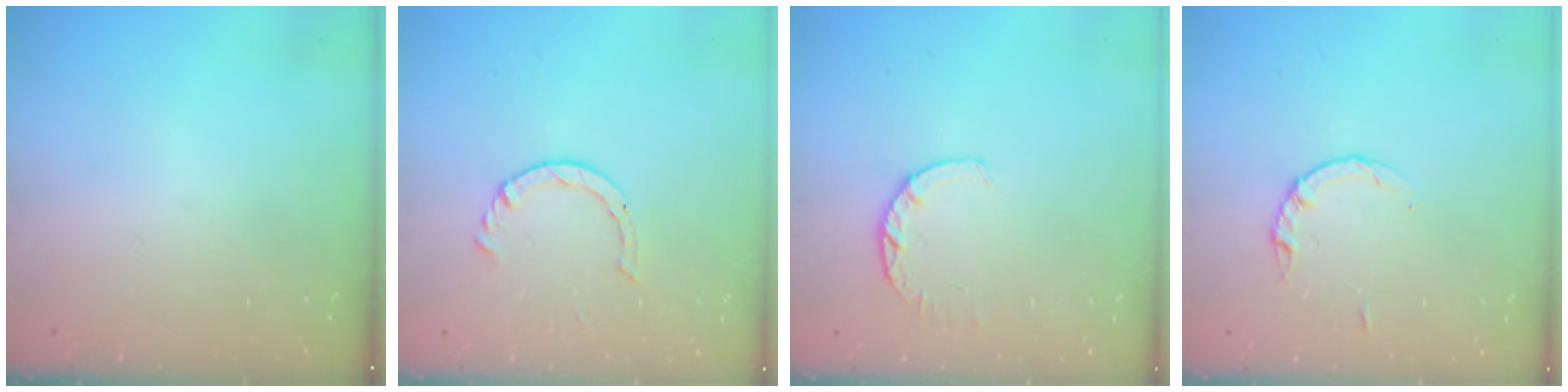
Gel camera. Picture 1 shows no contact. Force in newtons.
{"total": 3.0, "press": 2.9, "slide": 0.3}
{"total": 3.0, "press": 2.9, "slide": 0.4}
{"total": 2.8, "press": 2.8, "slide": 0.4}